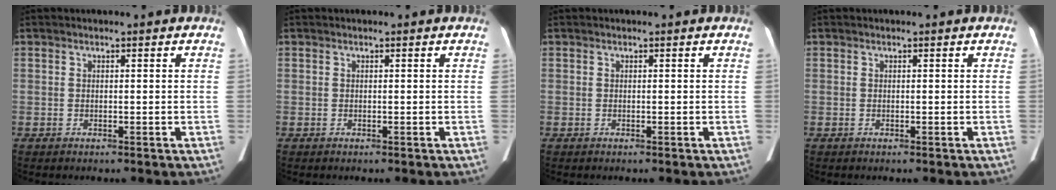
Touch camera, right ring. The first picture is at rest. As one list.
[{"total": 0.0}, {"total": 0.0}, {"total": 0.0}]